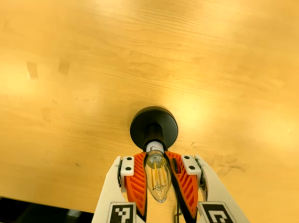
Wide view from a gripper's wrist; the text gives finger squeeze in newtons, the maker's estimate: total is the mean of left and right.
{"total": 28.4, "left": 32.6, "right": 24.1}